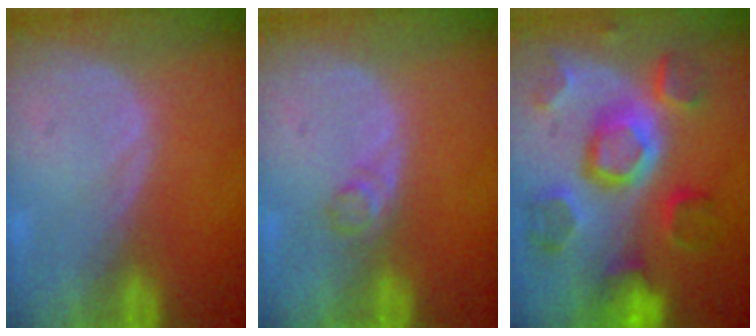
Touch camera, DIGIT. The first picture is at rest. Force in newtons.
{"total": 1.6, "press": 1.6, "slide": 0.2}
{"total": 11.3, "press": 10.0, "slide": 5.2}